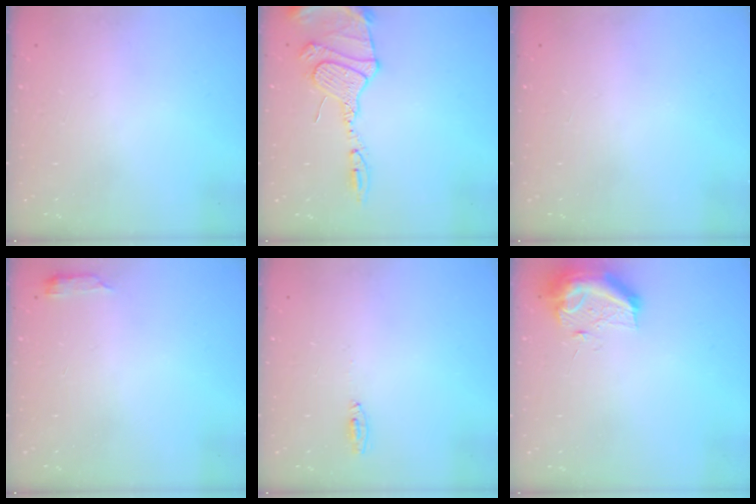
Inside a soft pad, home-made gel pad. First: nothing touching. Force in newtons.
{"total": 14.4, "press": 14.4, "slide": 1.5}
{"total": 0.0}
{"total": 2.6, "press": 2.6, "slide": 0.5}
{"total": 4.2, "press": 2.6, "slide": 3.3}
{"total": 10.2, "press": 10.2, "slide": 0.3}